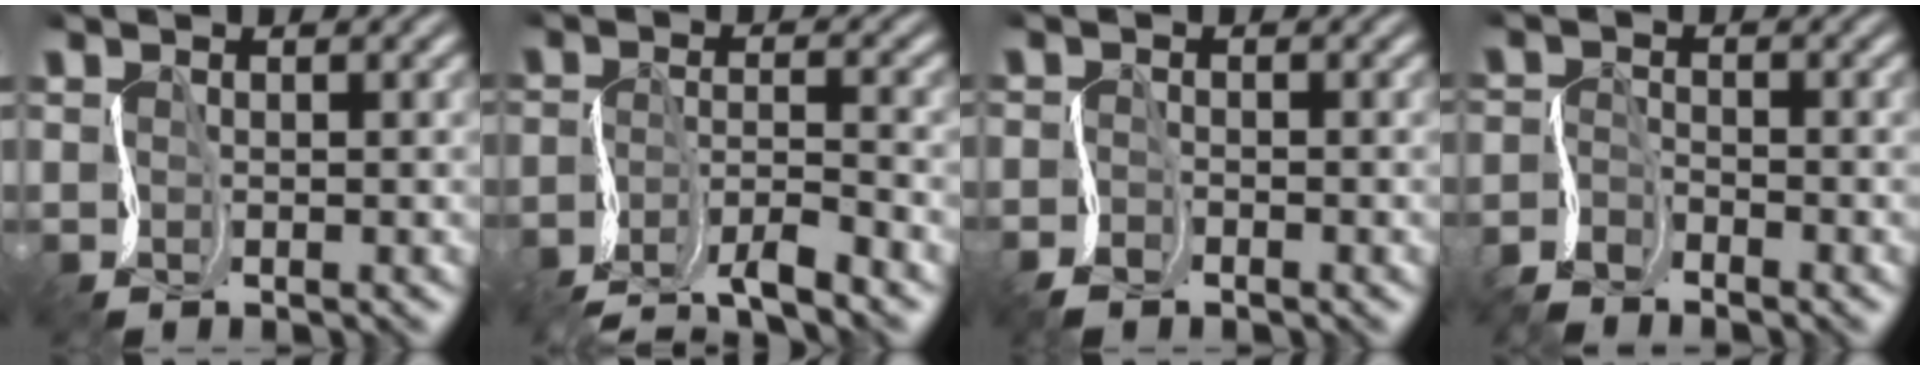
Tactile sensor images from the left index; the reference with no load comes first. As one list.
[{"total": 6.2, "force": [-5.1, 0.9, 3.4], "torque": [-0.051, 0.001, -0.099]}, {"total": 1.8, "force": [-1.7, 0.5, 0.4], "torque": [-0.015, 0.001, -0.041]}, {"total": 3.2, "force": [-3.0, 0.7, 0.5], "torque": [-0.015, -0.001, -0.072]}]